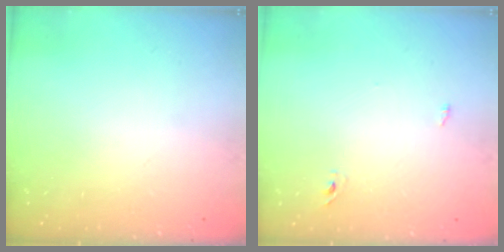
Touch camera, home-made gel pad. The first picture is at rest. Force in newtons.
{"total": 2.4, "press": 2.2, "slide": 1.0}